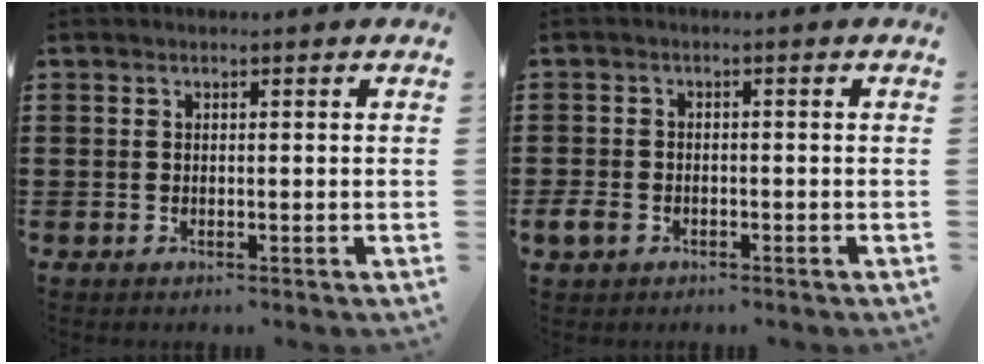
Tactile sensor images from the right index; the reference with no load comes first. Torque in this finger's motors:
{"motor_torque": [0.30, -0.13, 0.04, 0.05]}